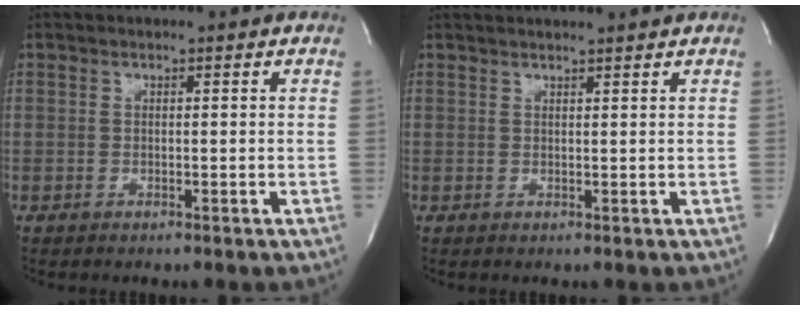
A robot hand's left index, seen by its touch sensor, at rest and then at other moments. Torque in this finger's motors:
{"motor_torque": [0.25, -0.23, 0.04, 0.01]}